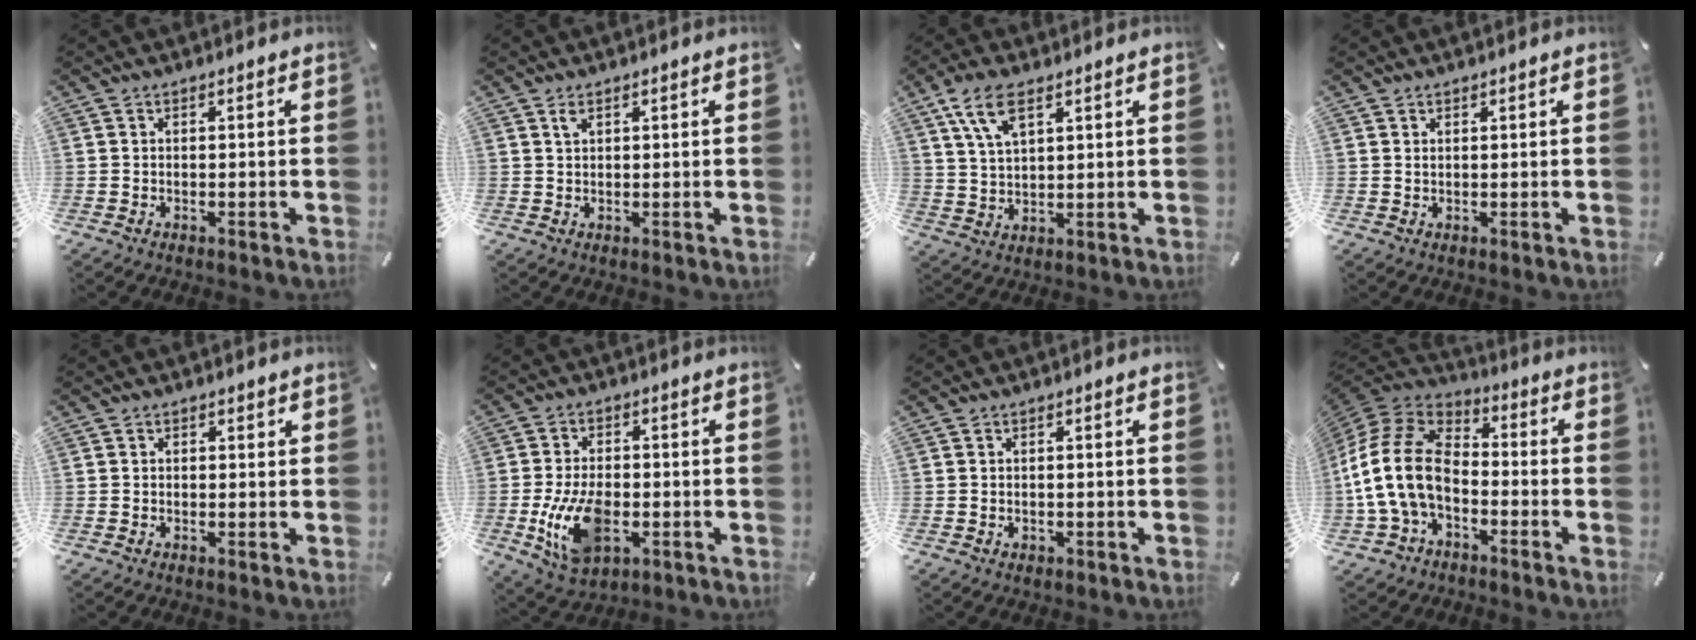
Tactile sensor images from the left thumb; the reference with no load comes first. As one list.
[{"total": 1.4, "force": [0.8, 0.6, 0.9], "torque": [-0.020, 0.000, 0.014]}, {"total": 8.7, "force": [5.0, 3.8, 6.0], "torque": [-0.134, -0.002, 0.092]}, {"total": 0.5, "force": [0.4, 0.2, 0.3], "torque": [-0.005, -0.001, 0.008]}, {"total": 1.0, "force": [0.1, 1.0, 0.2], "torque": [0.004, 0.003, -0.002]}, {"total": 12.6, "force": [-3.0, 7.8, 9.4], "torque": [-0.196, -0.001, -0.051]}, {"total": 0.8, "force": [-0.1, 0.8, 0.3], "torque": [-0.004, 0.004, -0.004]}, {"total": 16.0, "force": [-5.0, 10.8, 10.7], "torque": [-0.230, 0.031, -0.095]}]